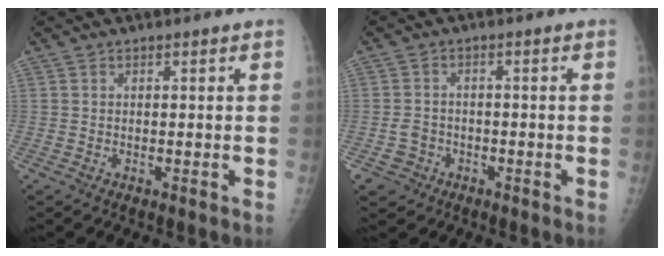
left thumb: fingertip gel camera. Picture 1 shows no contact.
{"total": 3.8, "force": [-1.7, 3.4, 0.4], "torque": [0.005, 0.014, -0.028]}